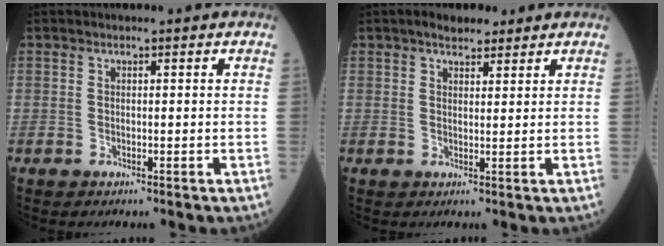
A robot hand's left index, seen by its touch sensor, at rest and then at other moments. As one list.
[{"total": 3.6, "force": [2.8, 1.5, 1.7], "torque": [-0.032, 0.012, 0.043]}]